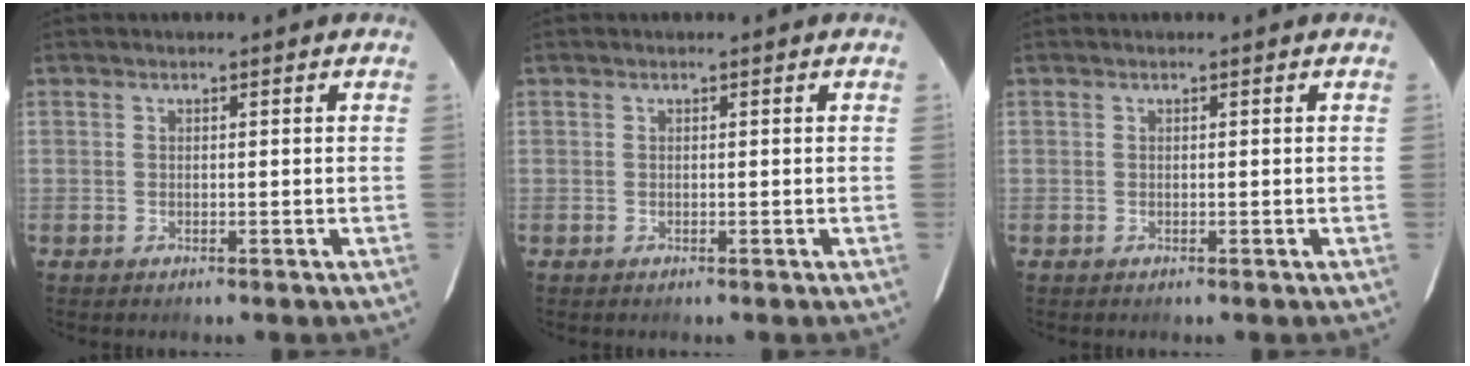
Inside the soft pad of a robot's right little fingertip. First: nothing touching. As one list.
[{"total": 0.0}, {"total": 0.0}]